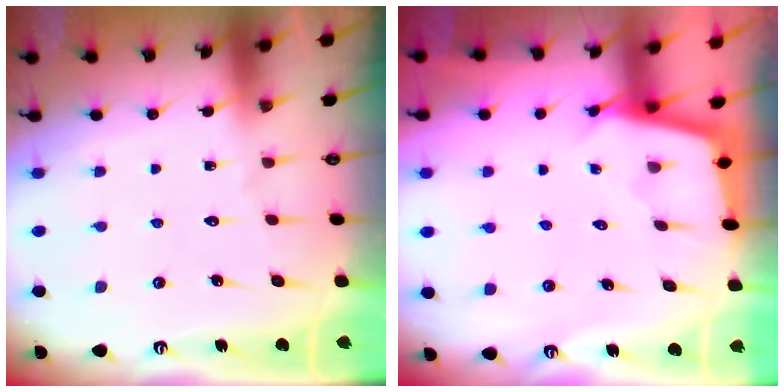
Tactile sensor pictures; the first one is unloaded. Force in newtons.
{"total": 2.3, "press": 2.3, "slide": 0.2}